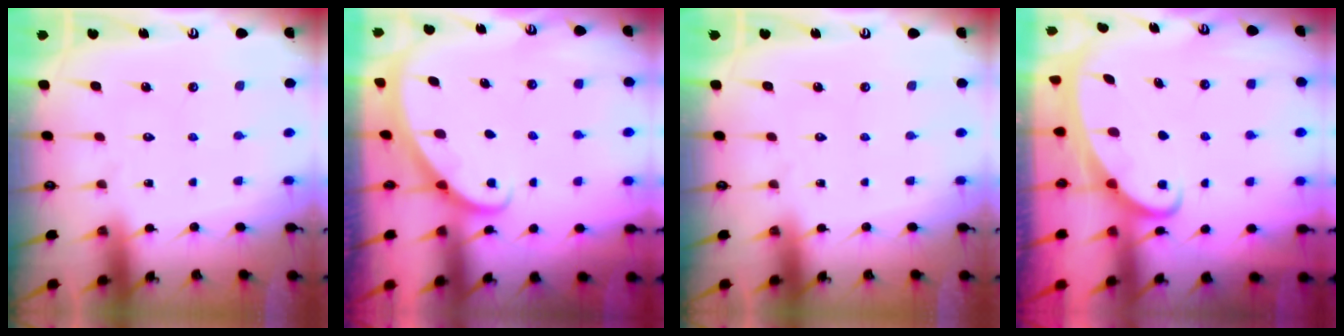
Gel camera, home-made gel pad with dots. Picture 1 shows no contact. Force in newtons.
{"total": 1.9, "press": 1.9, "slide": 0.1}
{"total": 0.0}
{"total": 2.2, "press": 2.1, "slide": 0.3}